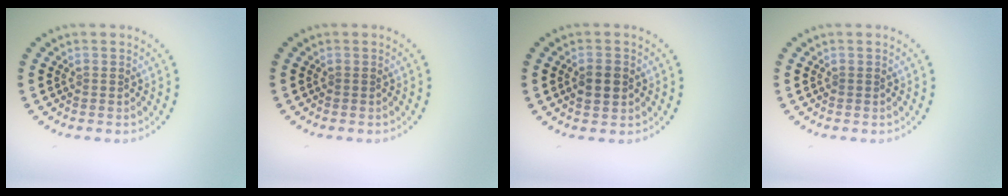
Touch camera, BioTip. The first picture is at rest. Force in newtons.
{"total": 0.0}
{"total": 2.5, "press": 2.5, "slide": 0.2}
{"total": 0.0}